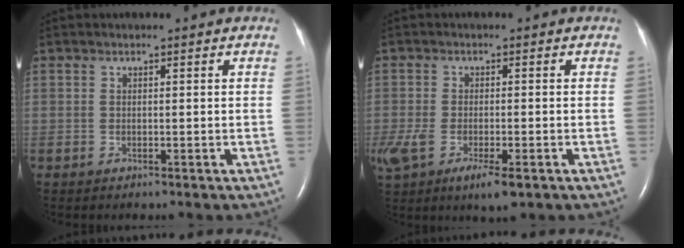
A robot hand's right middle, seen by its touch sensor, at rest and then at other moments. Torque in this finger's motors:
{"motor_torque": [0.91, -0.40, 0.18, 0.05]}